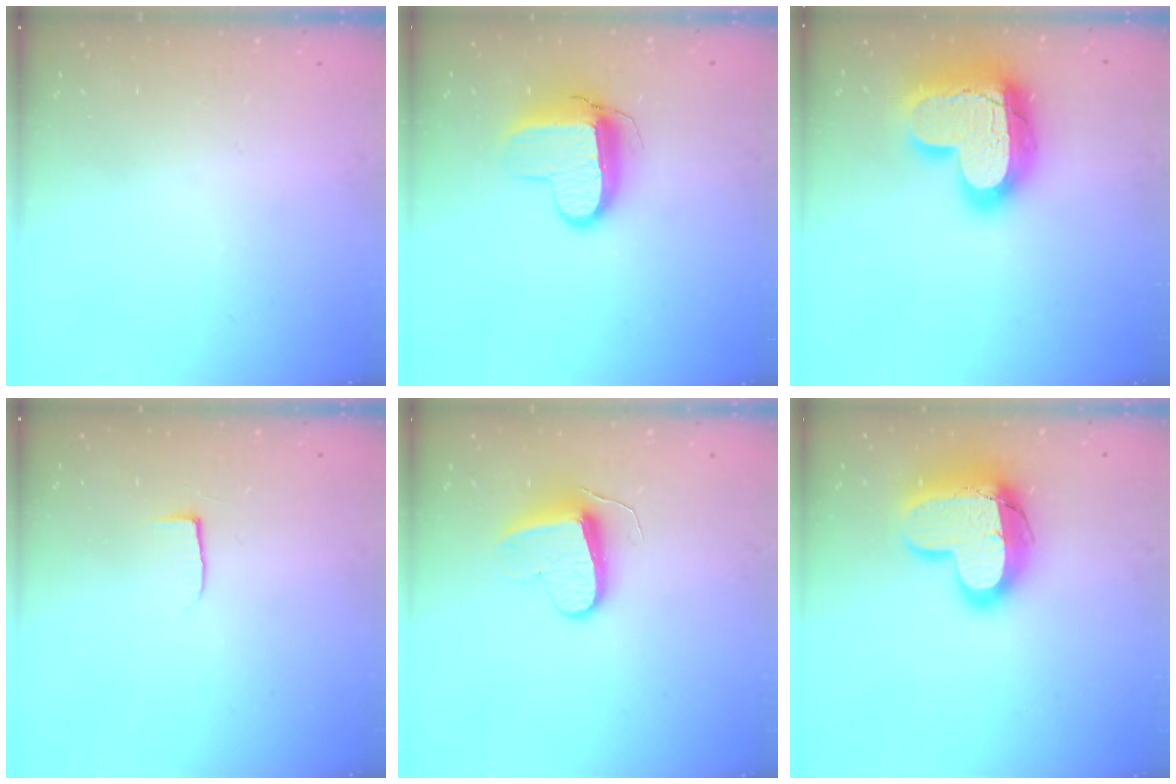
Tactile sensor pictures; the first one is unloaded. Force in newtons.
{"total": 11.1, "press": 11.0, "slide": 0.9}
{"total": 23.6, "press": 23.5, "slide": 2.0}
{"total": 3.9, "press": 3.9, "slide": 0.5}
{"total": 8.5, "press": 8.5, "slide": 0.3}
{"total": 17.2, "press": 17.1, "slide": 1.5}